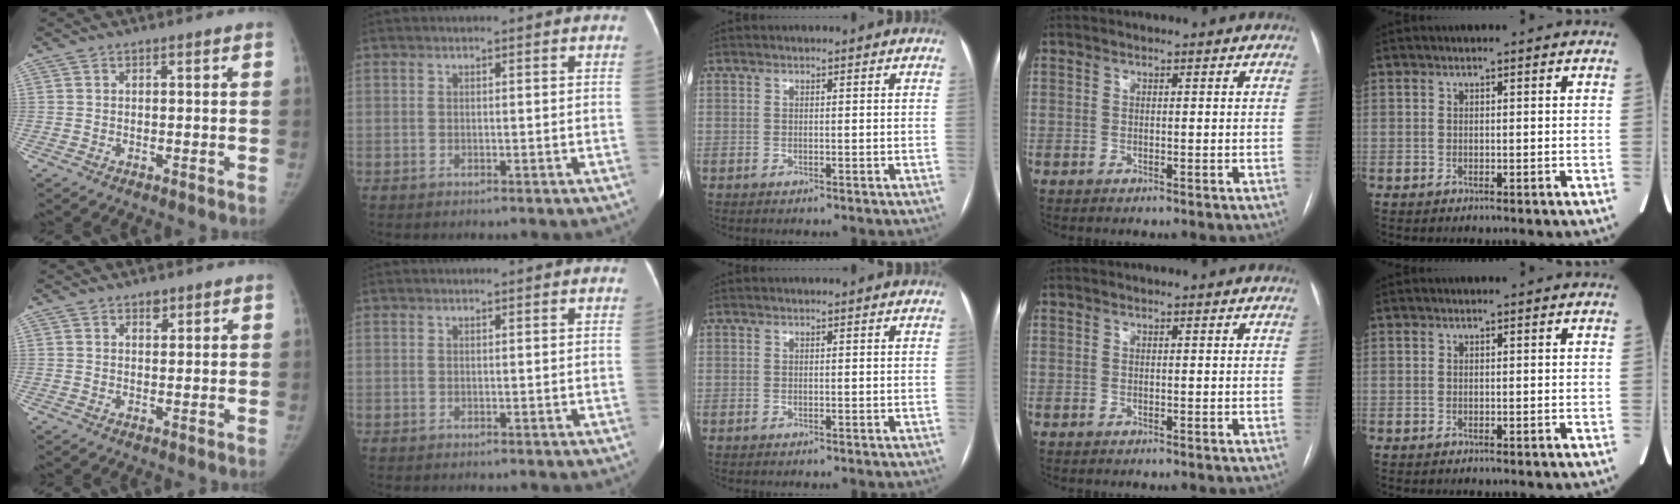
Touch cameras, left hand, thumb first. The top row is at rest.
{"thumb": {"total": 1.6, "force": [1.1, 0.9, 0.7], "torque": [0.001, -0.006, 0.015]}}